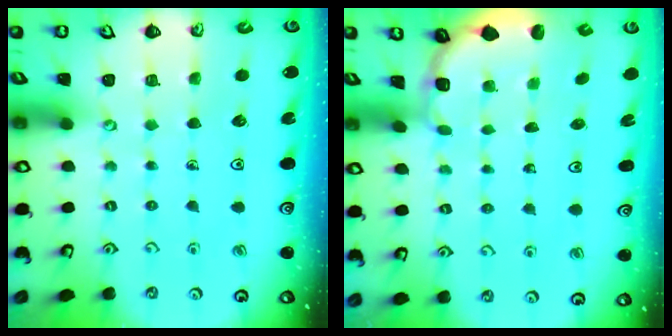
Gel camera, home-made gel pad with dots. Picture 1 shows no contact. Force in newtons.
{"total": 1.9, "press": 1.8, "slide": 0.7}